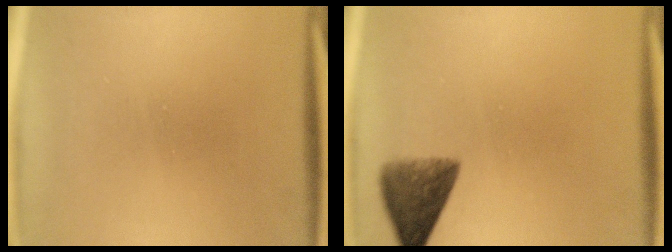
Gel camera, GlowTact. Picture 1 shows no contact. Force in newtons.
{"total": 6.1}